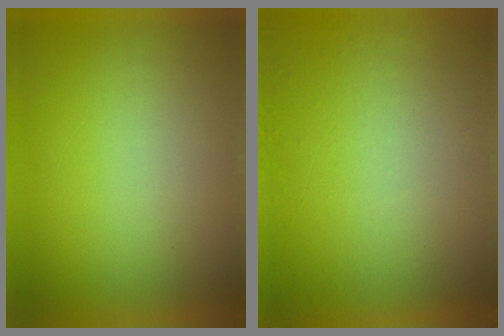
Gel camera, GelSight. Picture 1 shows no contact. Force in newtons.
{"total": 4.7}